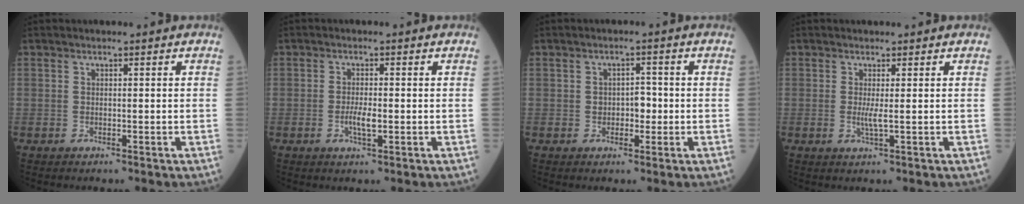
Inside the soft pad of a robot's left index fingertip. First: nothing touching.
{"total": 2.7, "force": [-0.7, 0.7, 2.6], "torque": [-0.055, 0.000, -0.011]}
{"total": 2.7, "force": [-0.4, 1.8, 2.0], "torque": [-0.027, 0.008, -0.006]}
{"total": 1.7, "force": [0.0, 0.0, 1.7], "torque": [-0.038, -0.004, 0.002]}